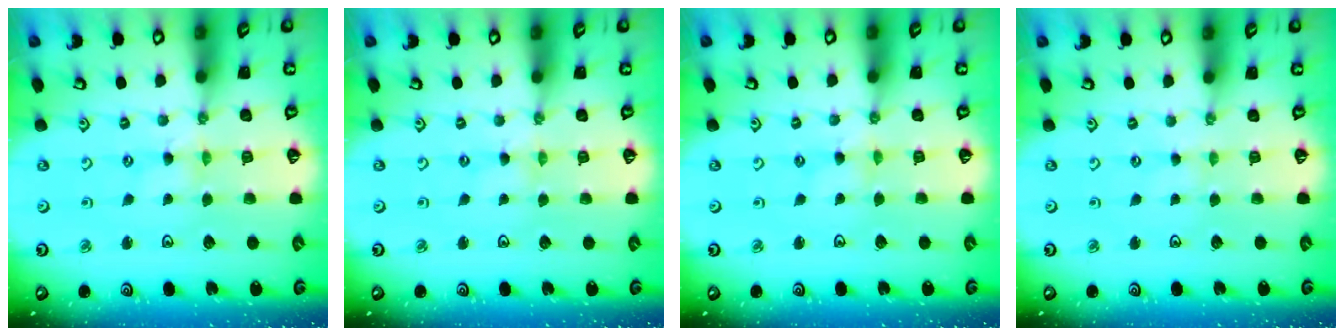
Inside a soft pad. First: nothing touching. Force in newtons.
{"total": 0.0}
{"total": 0.0}
{"total": 0.5, "press": 0.5, "slide": 0.1}